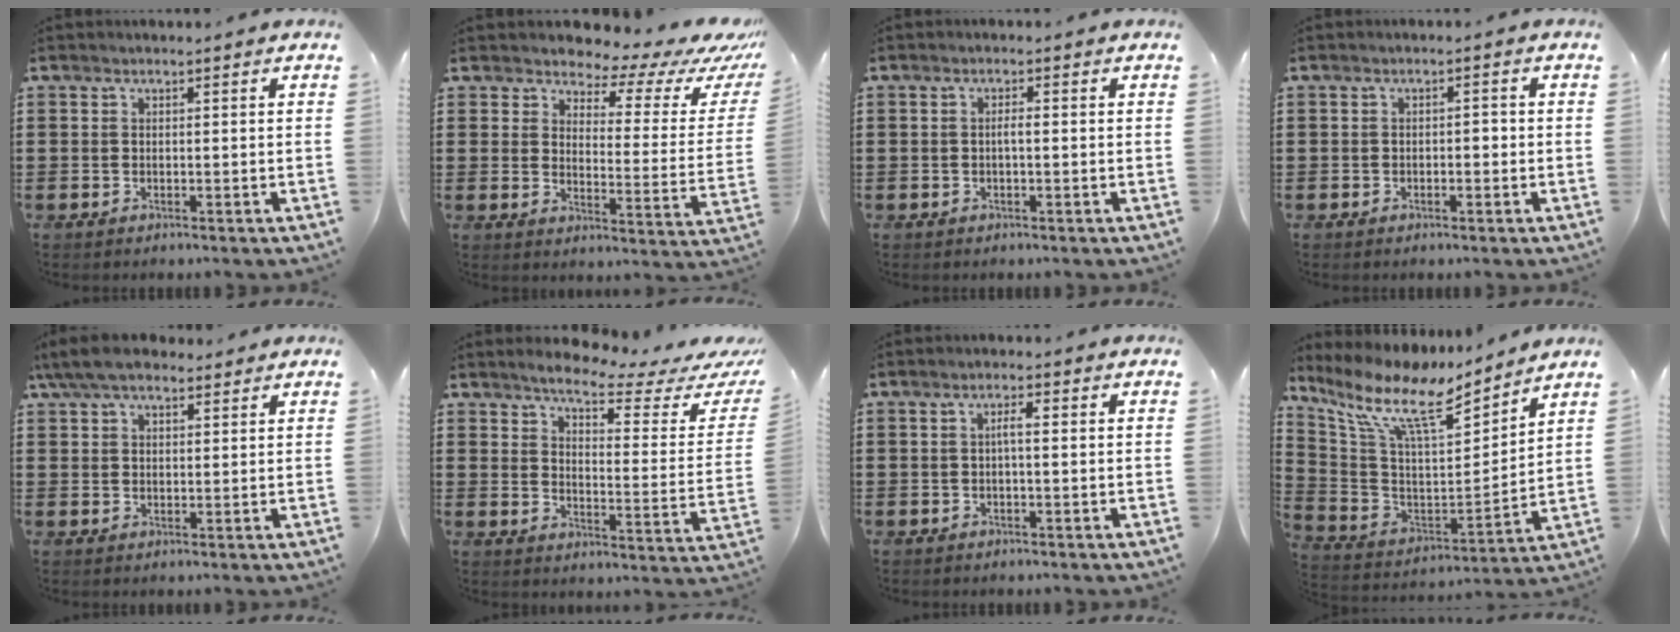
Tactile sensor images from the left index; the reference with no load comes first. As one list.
[{"total": 5.0, "force": [4.1, 2.1, 1.9], "torque": [-0.039, -0.034, 0.062]}, {"total": 1.2, "force": [-0.2, 0.3, 1.2], "torque": [-0.023, 0.001, -0.004]}, {"total": 1.3, "force": [-0.7, 0.7, 0.9], "torque": [-0.021, 0.001, -0.016]}, {"total": 6.3, "force": [4.7, 2.3, 3.5], "torque": [-0.079, 0.005, 0.088]}, {"total": 5.3, "force": [4.6, 0.0, 2.6], "torque": [-0.061, -0.035, 0.069]}, {"total": 2.0, "force": [0.0, 0.4, 1.9], "torque": [-0.039, 0.004, -0.003]}, {"total": 10.6, "force": [7.6, 2.7, 6.8], "torque": [-0.165, -0.048, 0.125]}]